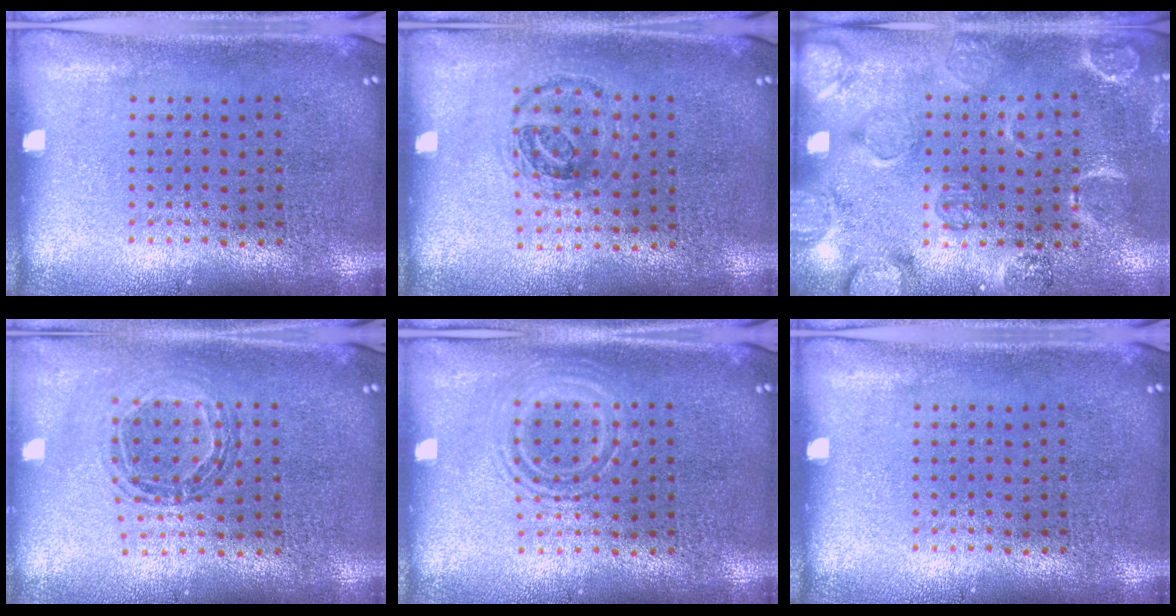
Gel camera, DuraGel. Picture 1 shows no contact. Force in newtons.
{"total": 1.0, "press": 0.9, "slide": 0.3}
{"total": 2.5, "press": 2.2, "slide": 1.3}
{"total": 0.5, "press": 0.5, "slide": 0.0}
{"total": 1.1, "press": 1.1, "slide": 0.2}
{"total": 0.0}